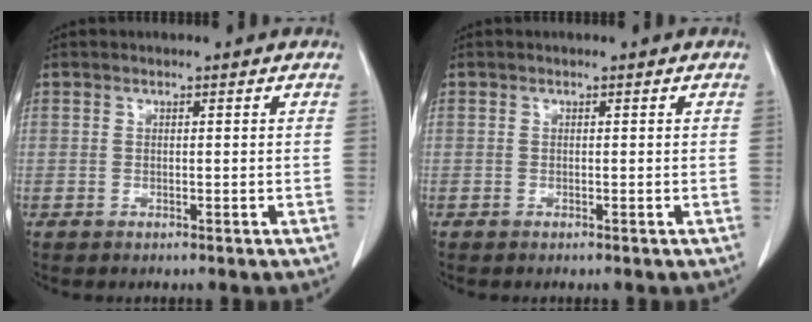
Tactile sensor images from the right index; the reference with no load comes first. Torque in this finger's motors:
{"motor_torque": [0.03, -0.04, -0.02, 0.01]}